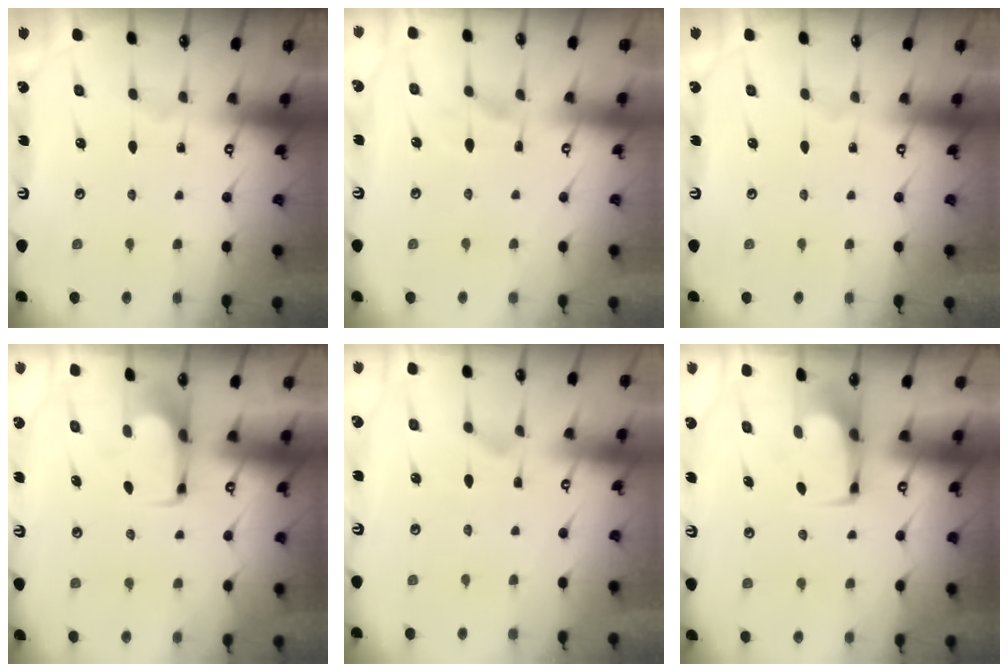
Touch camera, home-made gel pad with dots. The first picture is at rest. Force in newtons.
{"total": 6.4, "press": 6.3, "slide": 1.3}
{"total": 0.0}
{"total": 2.1, "press": 2.1, "slide": 0.4}
{"total": 3.5, "press": 3.3, "slide": 1.1}
{"total": 2.0, "press": 1.9, "slide": 0.6}